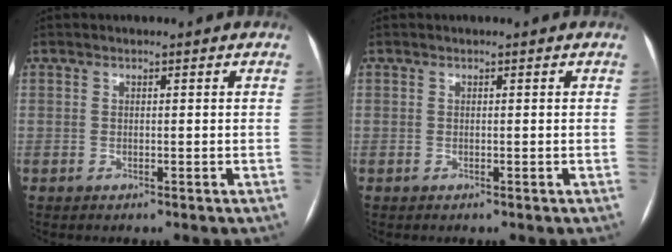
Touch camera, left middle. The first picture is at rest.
{"total": 0.0}